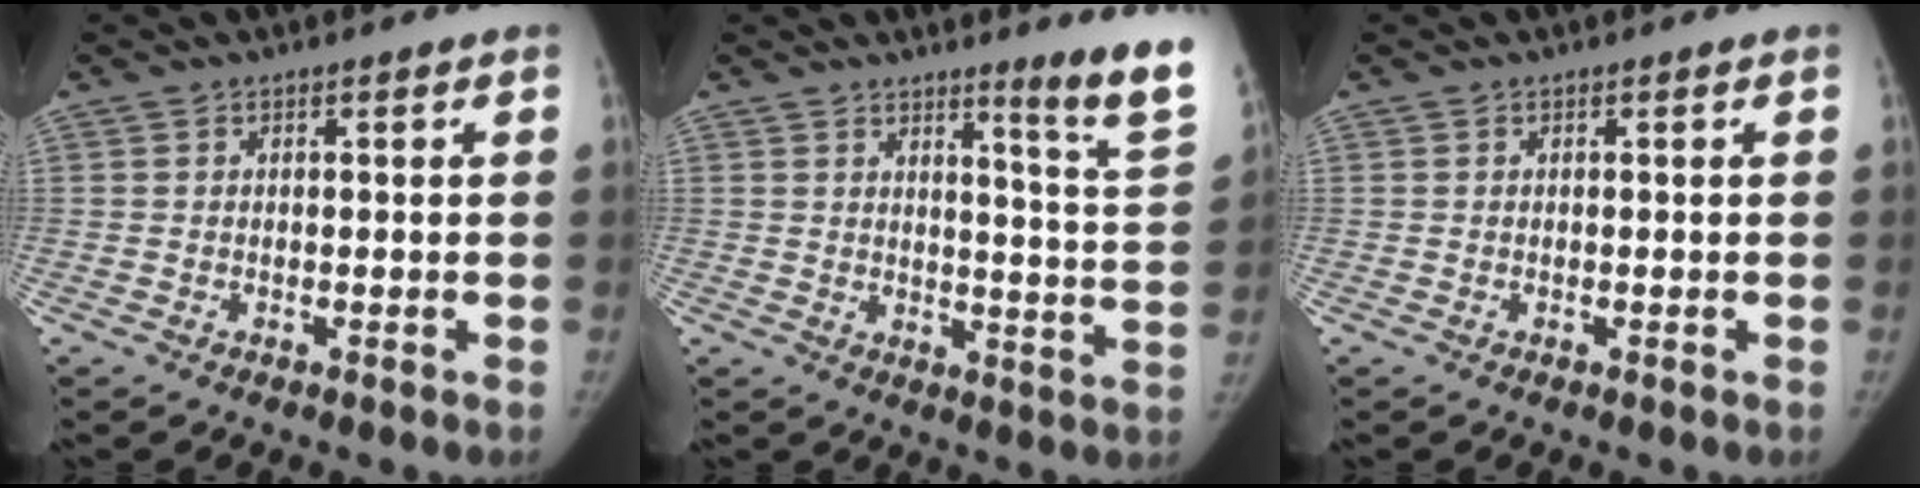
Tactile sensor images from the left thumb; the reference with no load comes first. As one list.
[{"total": 10.4, "force": [7.7, -0.9, 7.0], "torque": [-0.082, -0.080, 0.092]}, {"total": 0.0}]